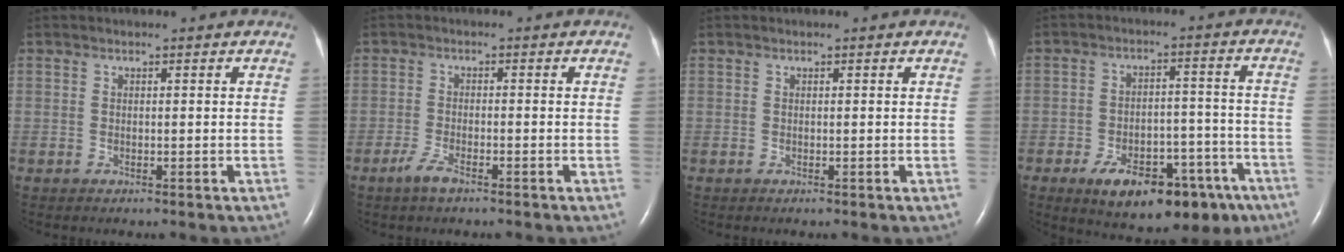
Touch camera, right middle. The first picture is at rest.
{"total": 2.7, "force": [-1.9, 0.5, 1.9], "torque": [-0.046, -0.003, -0.038]}
{"total": 0.0}
{"total": 16.8, "force": [-10.5, 7.6, 10.6], "torque": [-0.111, 0.024, -0.144]}